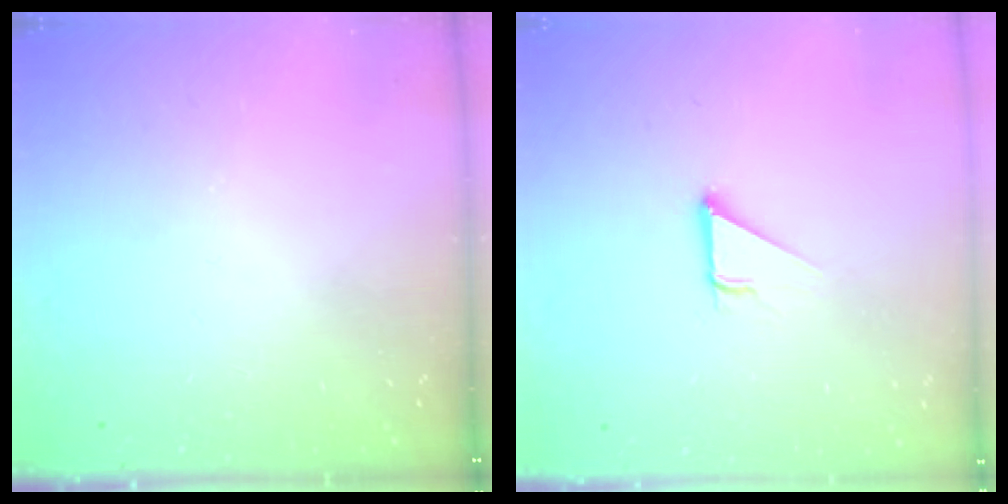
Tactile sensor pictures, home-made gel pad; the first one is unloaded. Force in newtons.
{"total": 3.7, "press": 3.7, "slide": 0.2}